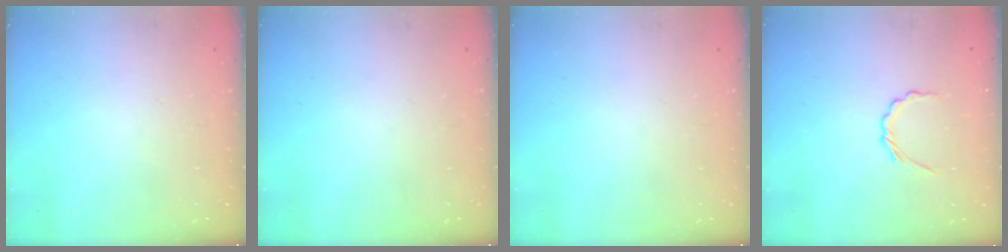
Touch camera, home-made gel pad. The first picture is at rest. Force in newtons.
{"total": 0.0}
{"total": 0.0}
{"total": 2.6, "press": 2.4, "slide": 1.0}